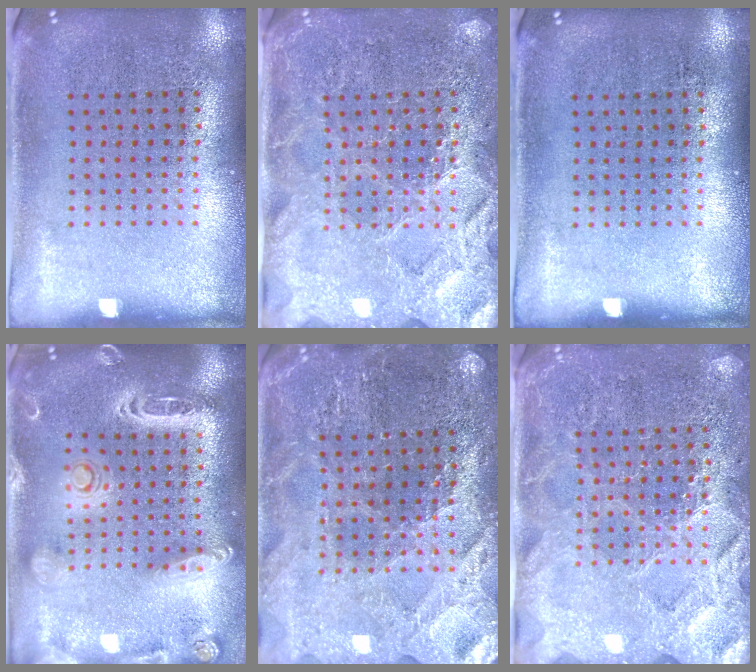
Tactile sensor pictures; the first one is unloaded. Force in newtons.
{"total": 3.6, "press": 3.5, "slide": 1.2}
{"total": 0.0}
{"total": 2.5, "press": 2.2, "slide": 1.1}
{"total": 2.8, "press": 2.8, "slide": 0.2}
{"total": 3.6, "press": 3.5, "slide": 1.2}